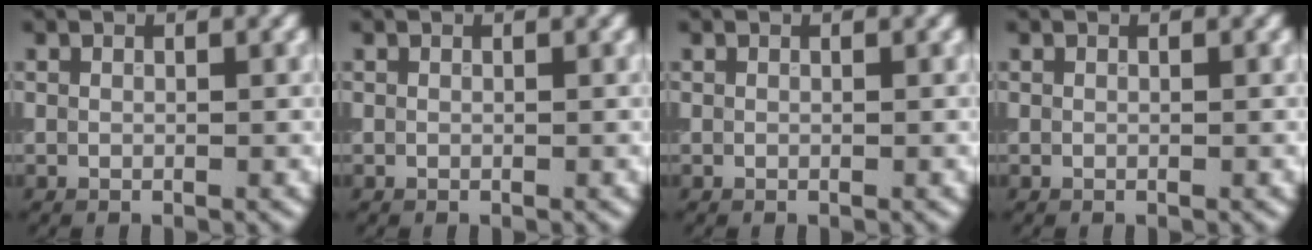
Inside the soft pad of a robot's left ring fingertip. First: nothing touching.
{"total": 0.0}
{"total": 0.0}
{"total": 0.0}